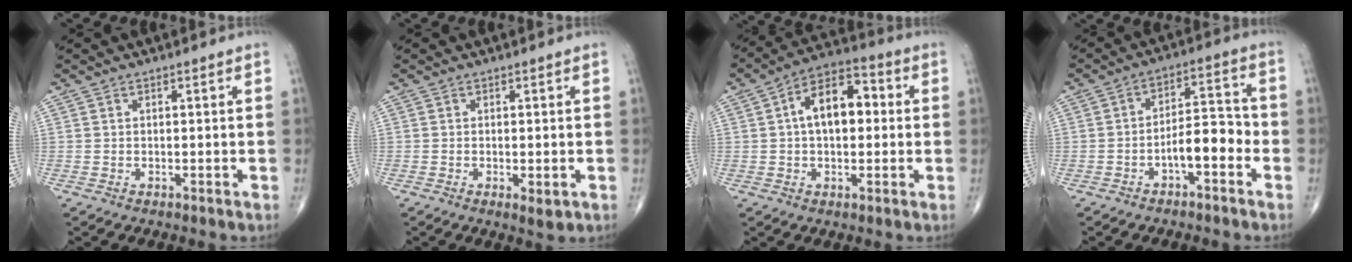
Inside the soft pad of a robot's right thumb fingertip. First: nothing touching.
{"total": 2.3, "force": [-0.7, 0.8, 2.1], "torque": [-0.034, -0.007, -0.009]}
{"total": 11.7, "force": [1.4, 6.7, 9.4], "torque": [-0.138, 0.028, 0.011]}
{"total": 8.0, "force": [-3.0, 3.4, 6.5], "torque": [-0.086, 0.040, -0.052]}